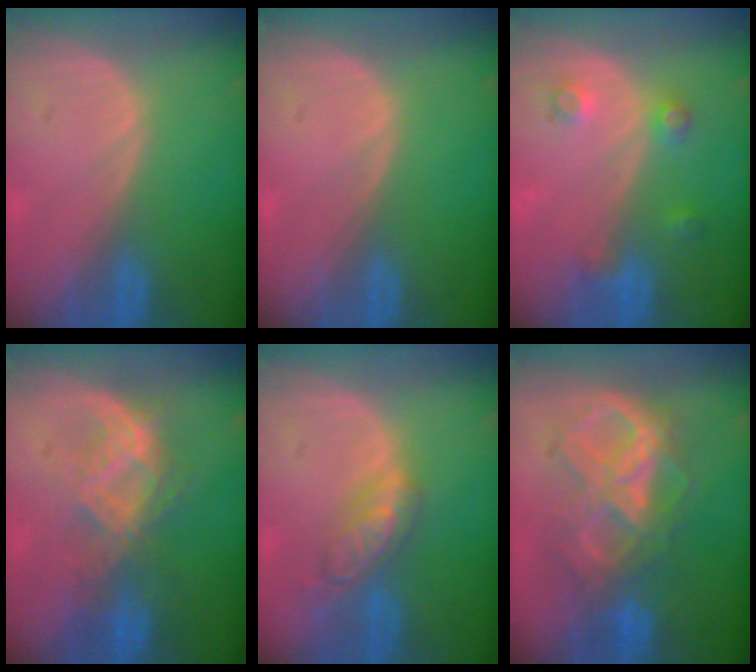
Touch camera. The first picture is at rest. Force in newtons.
{"total": 0.0}
{"total": 3.6, "press": 3.4, "slide": 1.3}
{"total": 7.0, "press": 6.8, "slide": 1.3}
{"total": 5.8, "press": 5.0, "slide": 2.9}
{"total": 9.3, "press": 9.2, "slide": 0.9}